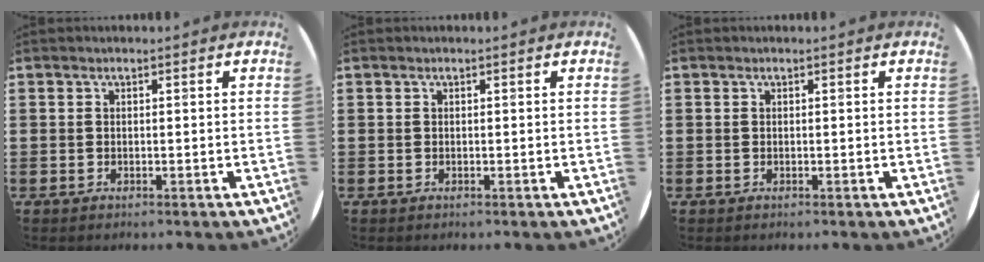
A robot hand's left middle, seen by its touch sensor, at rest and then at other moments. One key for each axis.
{"total": 0.0}
{"total": 0.0}